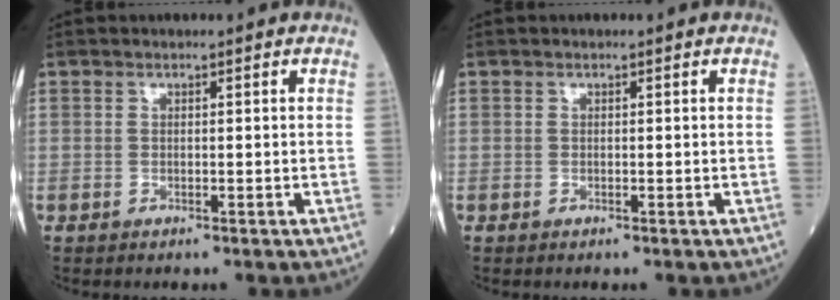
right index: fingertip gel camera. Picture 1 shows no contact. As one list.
[{"total": 0.0}]